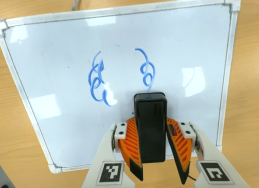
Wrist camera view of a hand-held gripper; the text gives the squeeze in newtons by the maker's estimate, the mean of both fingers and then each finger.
{"total": 8.3, "left": 8.9, "right": 7.7}